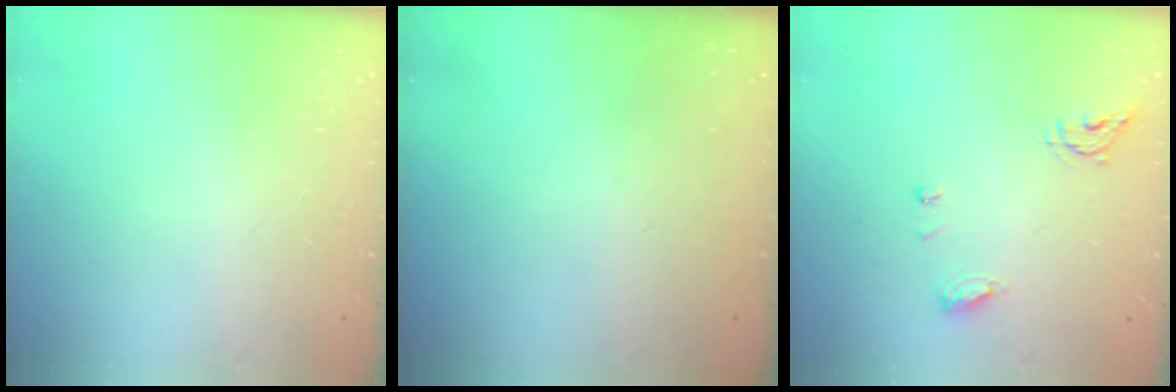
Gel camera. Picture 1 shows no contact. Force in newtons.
{"total": 0.0}
{"total": 6.8, "press": 6.7, "slide": 0.7}